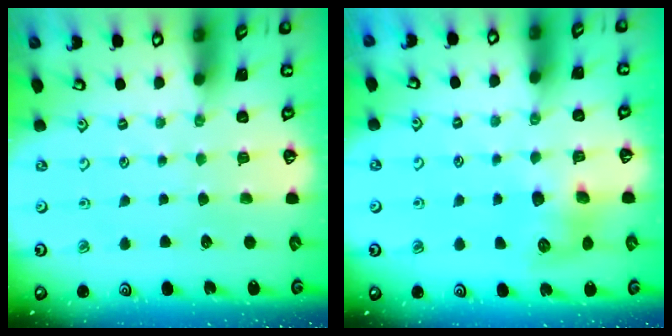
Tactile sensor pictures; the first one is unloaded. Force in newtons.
{"total": 8.3, "press": 8.3, "slide": 0.5}